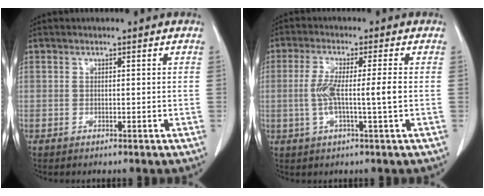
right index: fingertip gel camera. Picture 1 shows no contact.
{"total": 6.2, "force": [-0.6, -0.3, 6.2], "torque": [-0.125, 0.001, -0.011]}